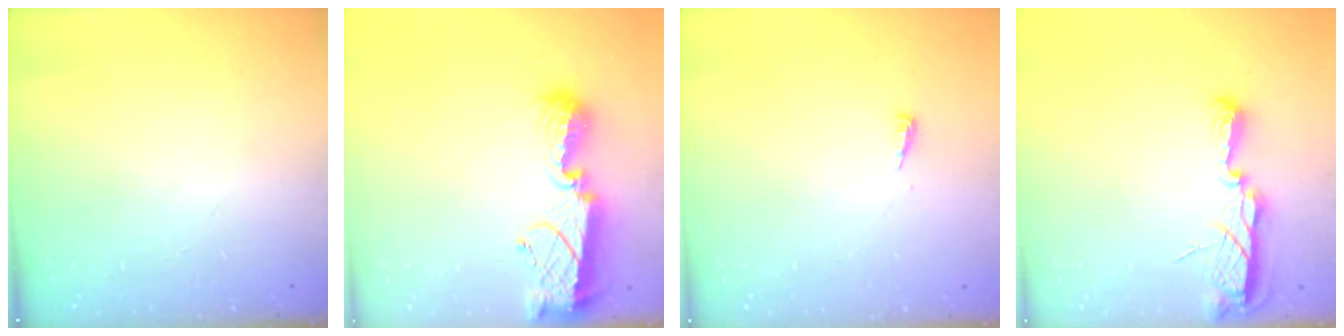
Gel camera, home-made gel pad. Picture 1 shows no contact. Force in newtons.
{"total": 12.3, "press": 12.3, "slide": 0.8}
{"total": 4.0, "press": 4.0, "slide": 0.5}
{"total": 9.3, "press": 8.3, "slide": 4.1}